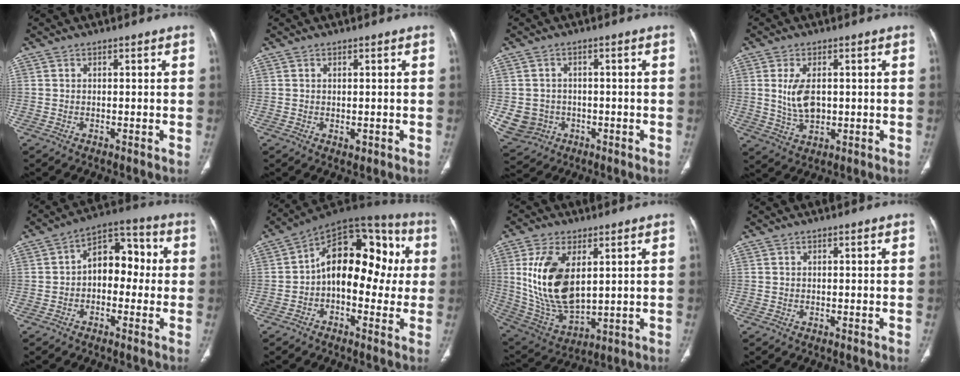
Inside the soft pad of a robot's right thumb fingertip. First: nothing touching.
{"total": 1.2, "force": [-0.2, 0.7, 1.0], "torque": [-0.015, -0.005, 0.003]}
{"total": 6.6, "force": [-1.3, 6.2, 1.9], "torque": [-0.031, 0.011, -0.009]}
{"total": 6.6, "force": [0.7, 3.8, 5.3], "torque": [-0.101, -0.007, 0.021]}
{"total": 9.9, "force": [-0.3, 6.7, 7.3], "torque": [-0.070, 0.040, -0.020]}
{"total": 18.2, "force": [0.3, 11.2, 14.4], "torque": [-0.161, 0.055, -0.011]}
{"total": 16.8, "force": [3.8, 9.0, 13.7], "torque": [-0.261, -0.022, 0.089]}
{"total": 0.0}